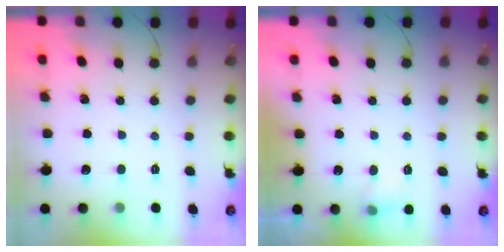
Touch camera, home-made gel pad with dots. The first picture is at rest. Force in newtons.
{"total": 5.0, "press": 4.8, "slide": 1.4}